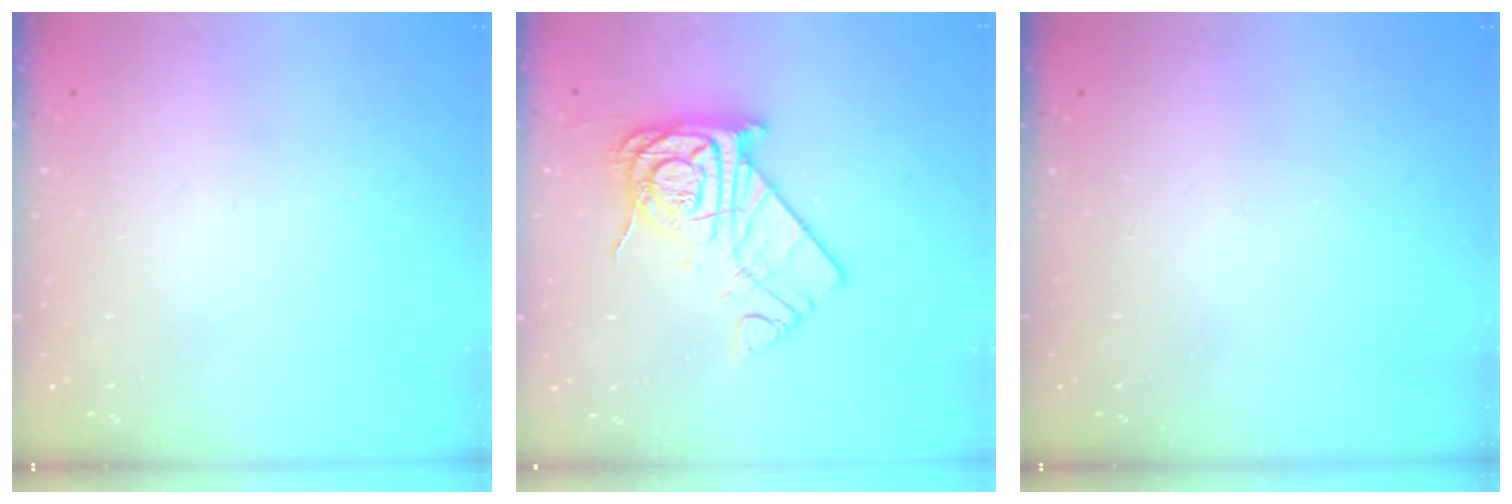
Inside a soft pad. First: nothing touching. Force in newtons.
{"total": 14.2, "press": 14.2, "slide": 1.1}
{"total": 0.0}